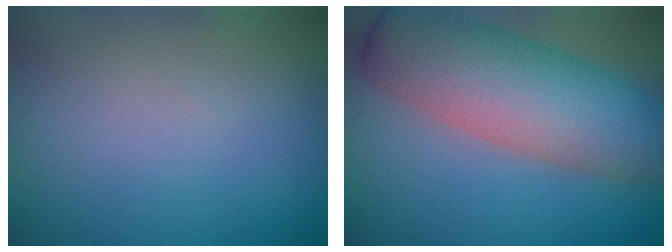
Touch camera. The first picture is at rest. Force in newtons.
{"total": 10.1, "press": 10.1, "slide": 0.3}